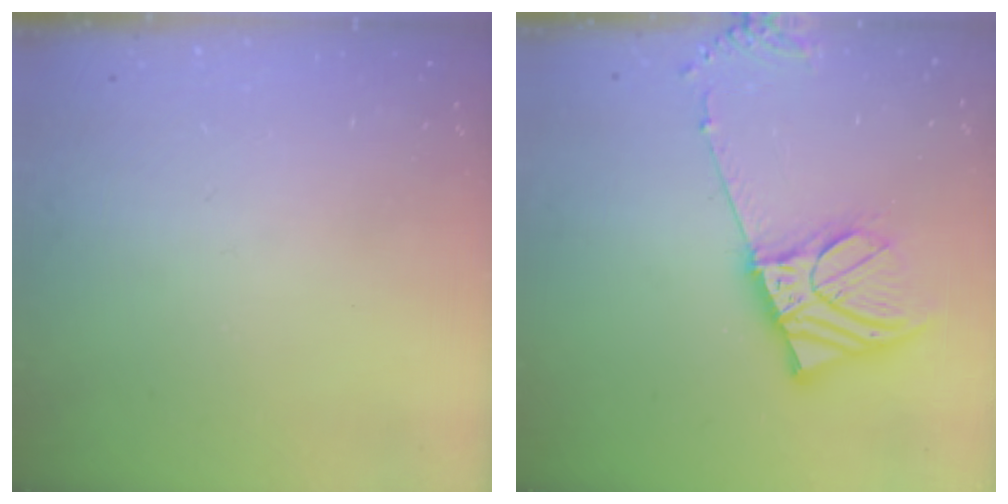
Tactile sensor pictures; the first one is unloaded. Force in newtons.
{"total": 10.6, "press": 10.4, "slide": 1.9}